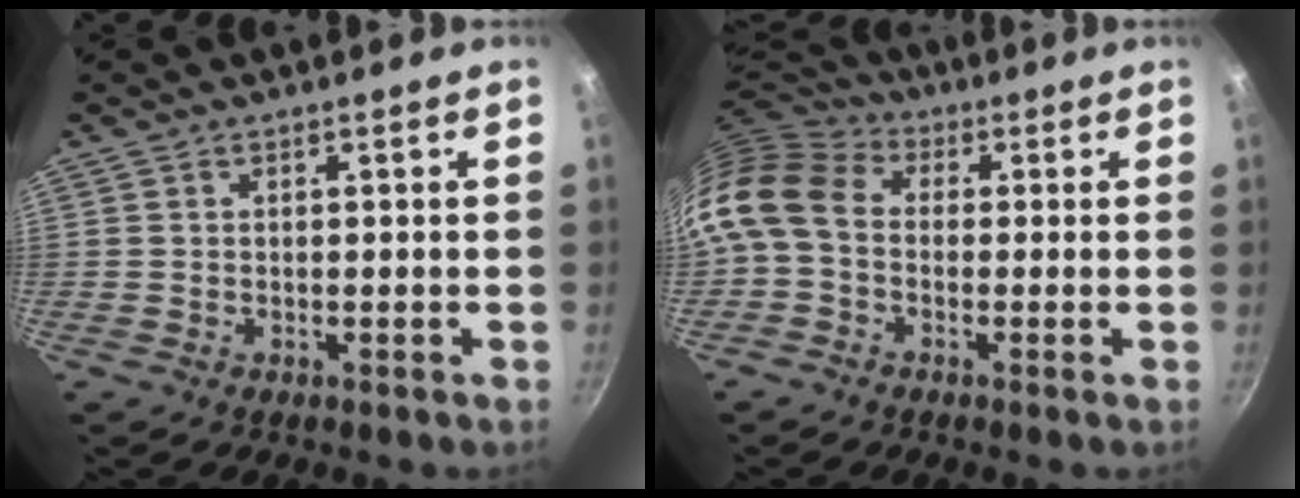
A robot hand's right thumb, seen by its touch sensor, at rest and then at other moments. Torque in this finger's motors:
{"motor_torque": [1.41, 3.60, 1.56, -0.59, 0.25]}